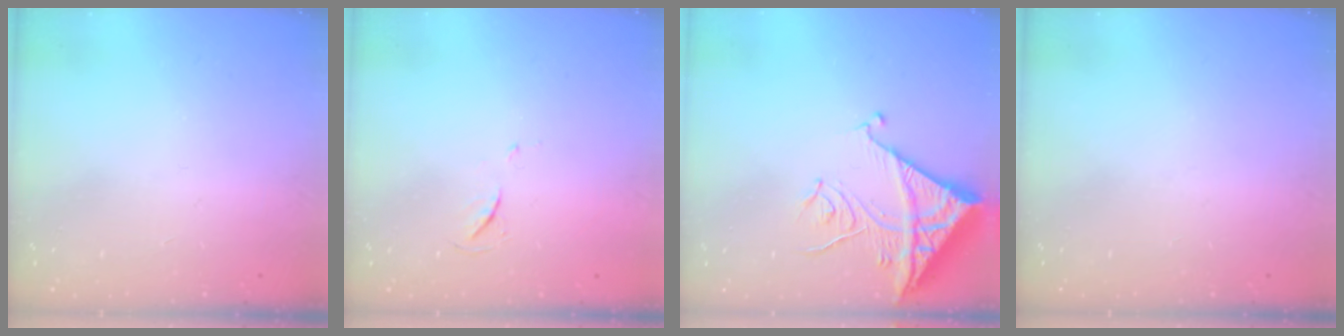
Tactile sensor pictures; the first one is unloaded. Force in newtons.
{"total": 4.1, "press": 4.1, "slide": 0.6}
{"total": 13.7, "press": 13.6, "slide": 1.1}
{"total": 0.0}